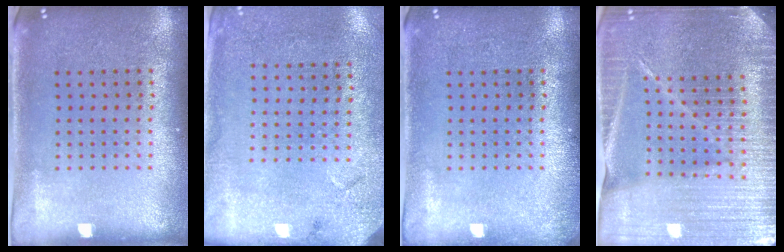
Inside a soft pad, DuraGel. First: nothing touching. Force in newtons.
{"total": 2.7, "press": 2.2, "slide": 1.6}
{"total": 0.7, "press": 0.7, "slide": 0.1}
{"total": 4.9, "press": 4.5, "slide": 2.1}